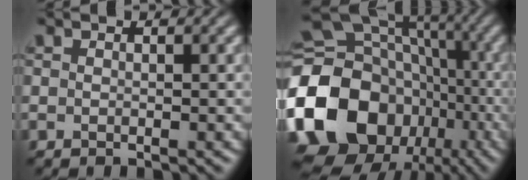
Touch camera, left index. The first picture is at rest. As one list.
[{"total": 19.8, "force": [-5.1, 16.2, 10.0], "torque": [-0.225, 0.001, -0.093]}]